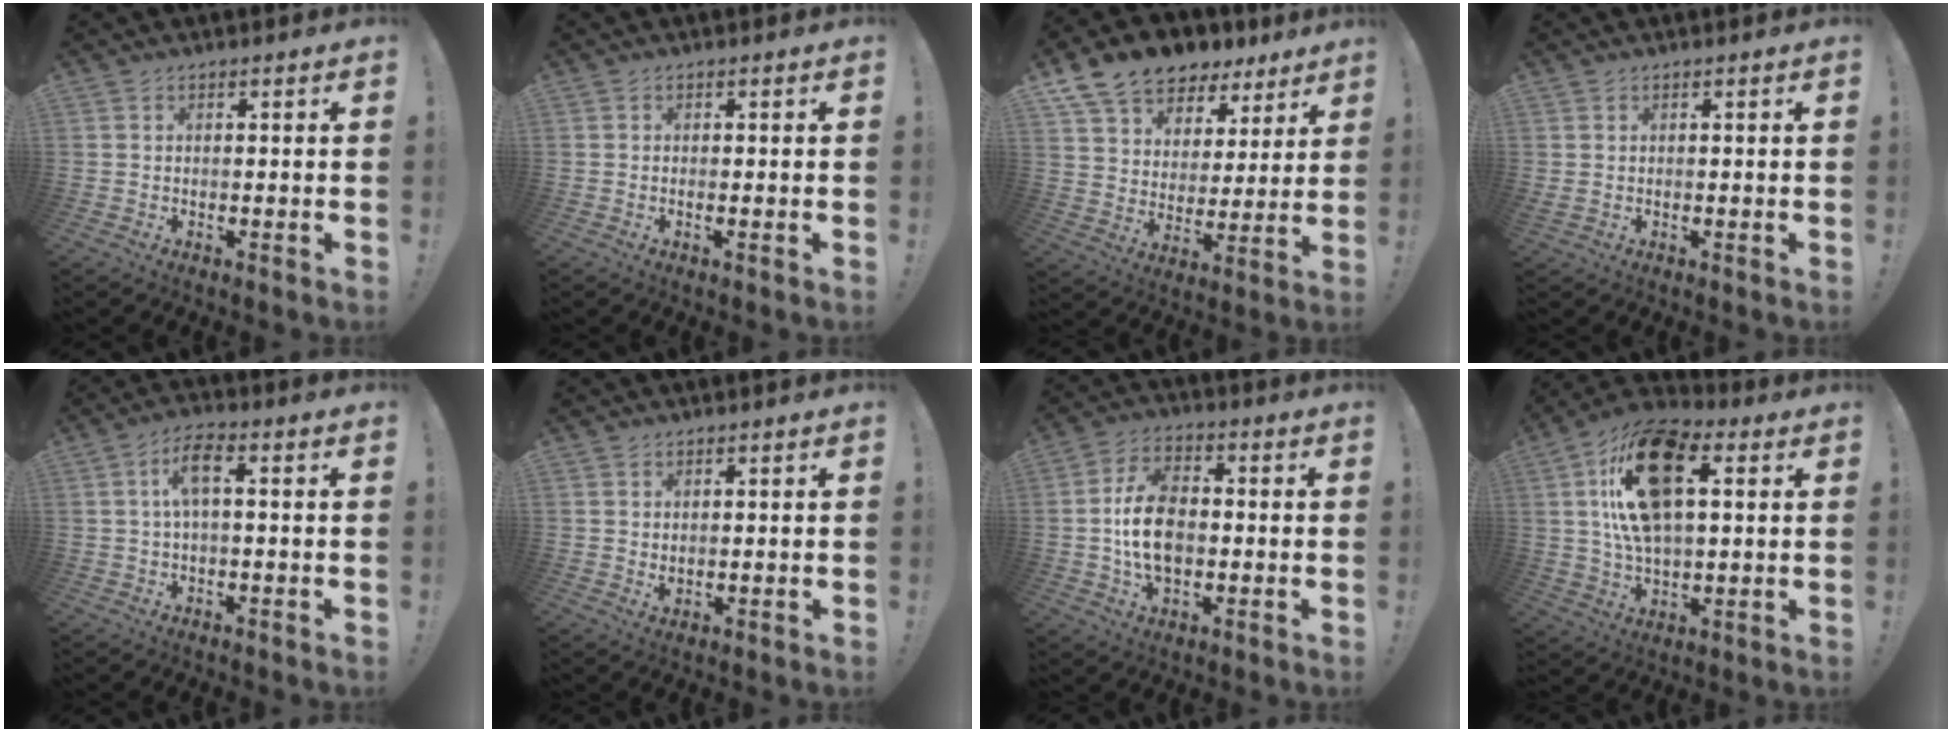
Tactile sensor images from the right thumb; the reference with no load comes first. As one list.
[{"total": 0.7, "force": [-0.2, -0.2, 0.6], "torque": [-0.003, -0.004, -0.005]}, {"total": 12.2, "force": [9.1, 7.3, 3.4], "torque": [-0.060, -0.070, 0.173]}, {"total": 0.7, "force": [0.4, 0.4, 0.5], "torque": [-0.011, 0.002, 0.008]}, {"total": 6.4, "force": [0.6, 1.9, 6.1], "torque": [-0.124, 0.009, 0.008]}, {"total": 1.4, "force": [0.9, 0.8, 0.8], "torque": [-0.010, -0.003, 0.016]}, {"total": 11.1, "force": [-0.9, 7.3, 8.4], "torque": [-0.146, 0.008, -0.015]}, {"total": 20.2, "force": [5.7, 11.3, 15.8], "torque": [-0.265, 0.003, 0.097]}]